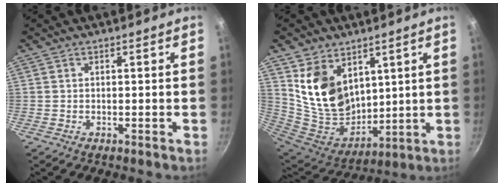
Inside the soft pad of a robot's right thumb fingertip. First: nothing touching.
{"total": 15.9, "force": [7.4, 11.1, 8.7], "torque": [-0.138, -0.065, 0.159]}